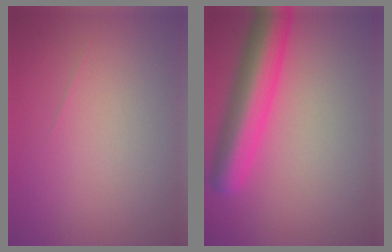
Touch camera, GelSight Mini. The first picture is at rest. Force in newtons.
{"total": 7.3, "press": 7.3, "slide": 0.2}